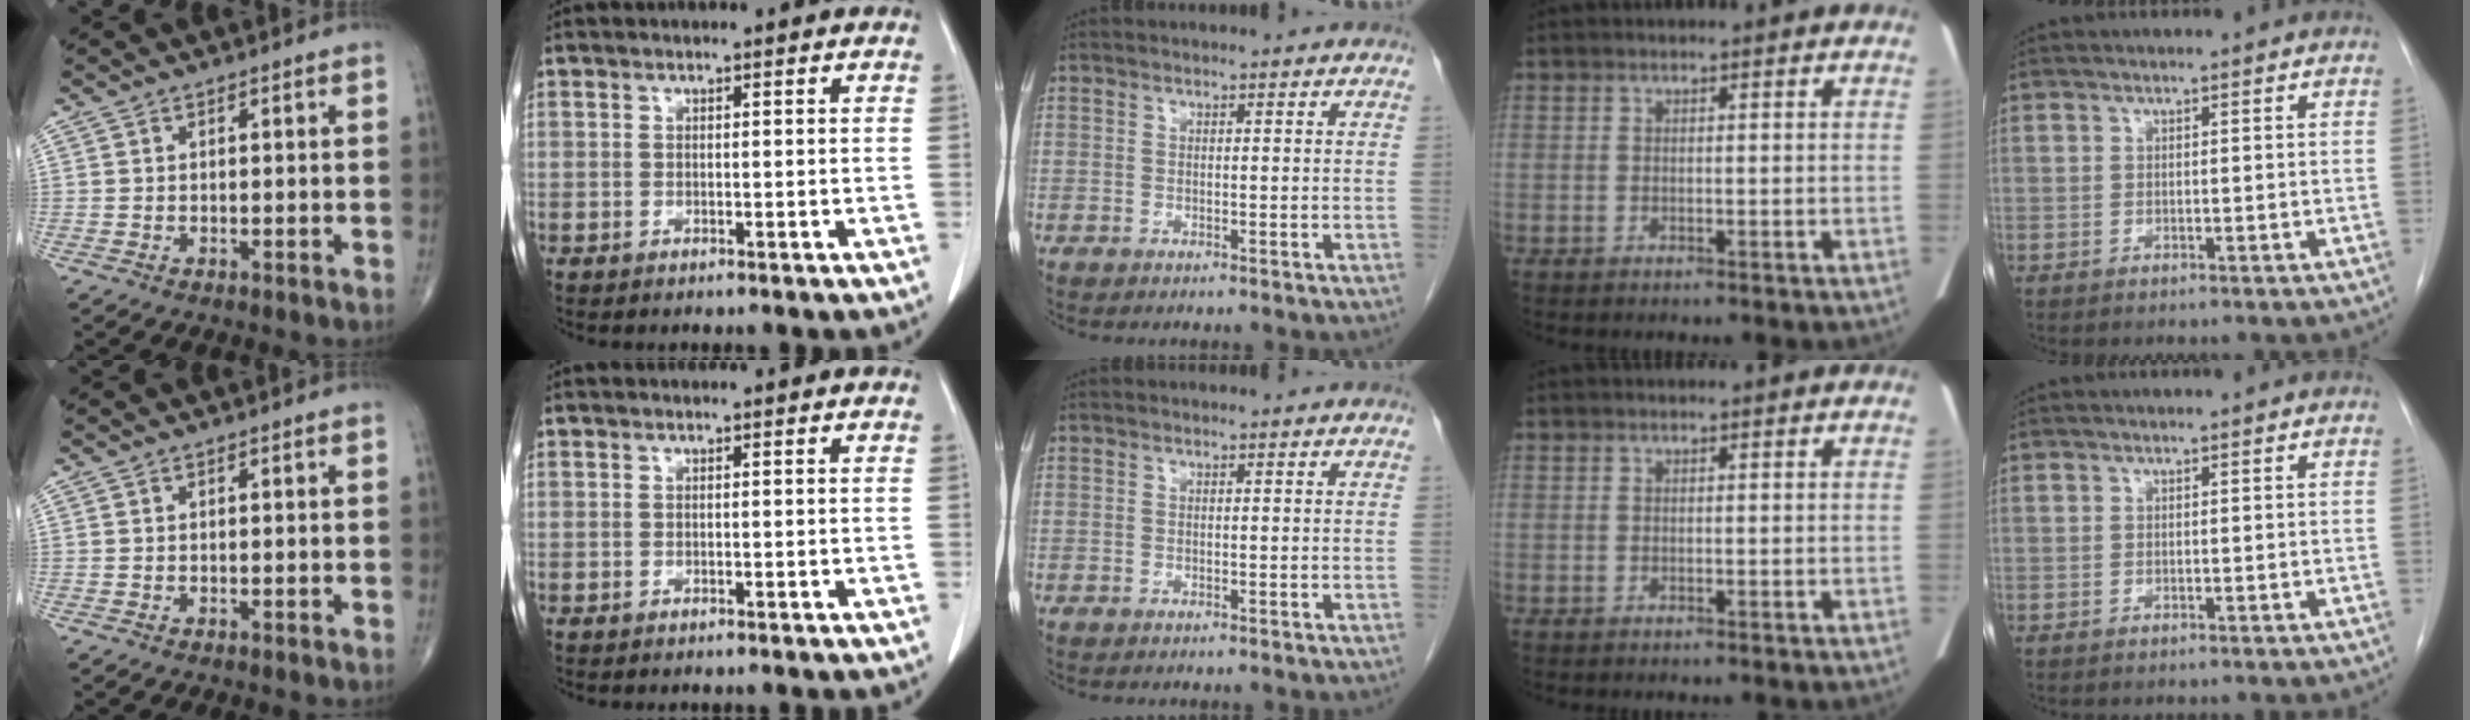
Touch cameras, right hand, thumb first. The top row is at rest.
{}